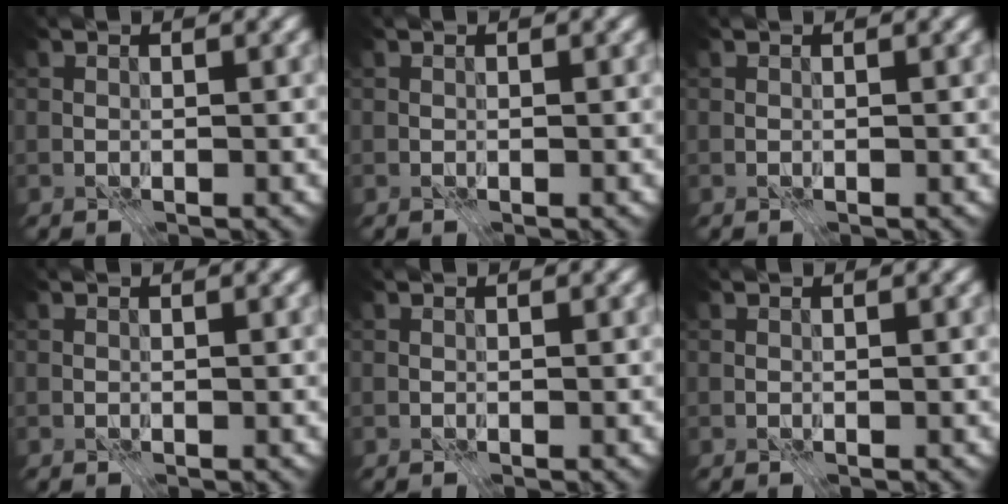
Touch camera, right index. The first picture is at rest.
{"total": 0.0}
{"total": 0.0}
{"total": 0.0}
{"total": 0.0}
{"total": 0.0}